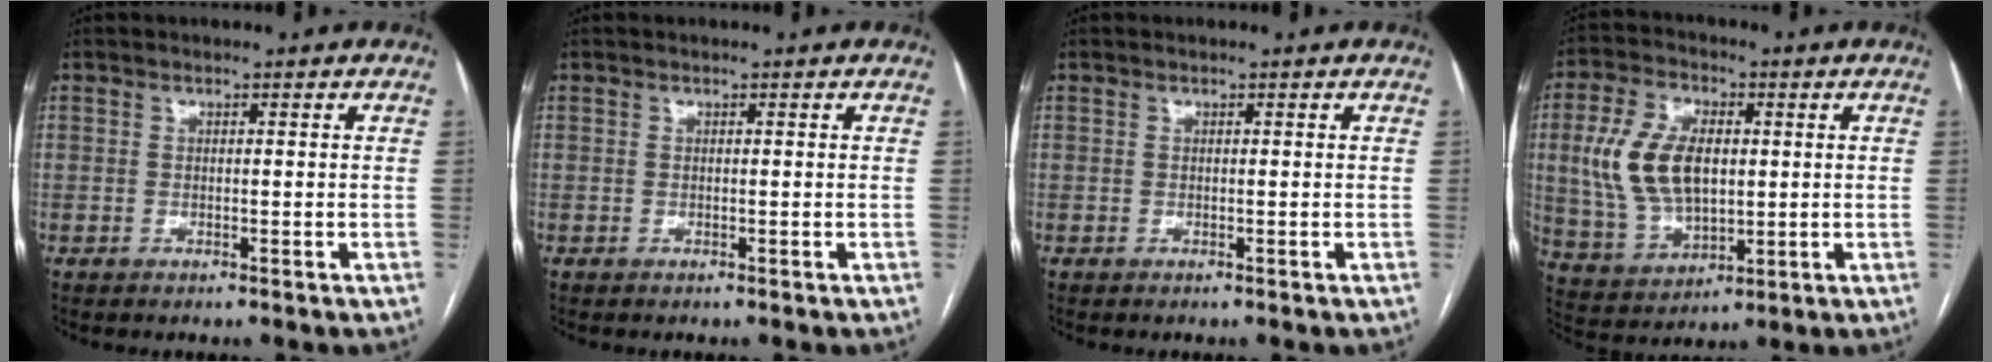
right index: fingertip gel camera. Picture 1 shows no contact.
{"total": 0.0}
{"total": 0.0}
{"total": 12.9, "force": [1.5, 7.5, 10.4], "torque": [-0.229, 0.017, 0.039]}